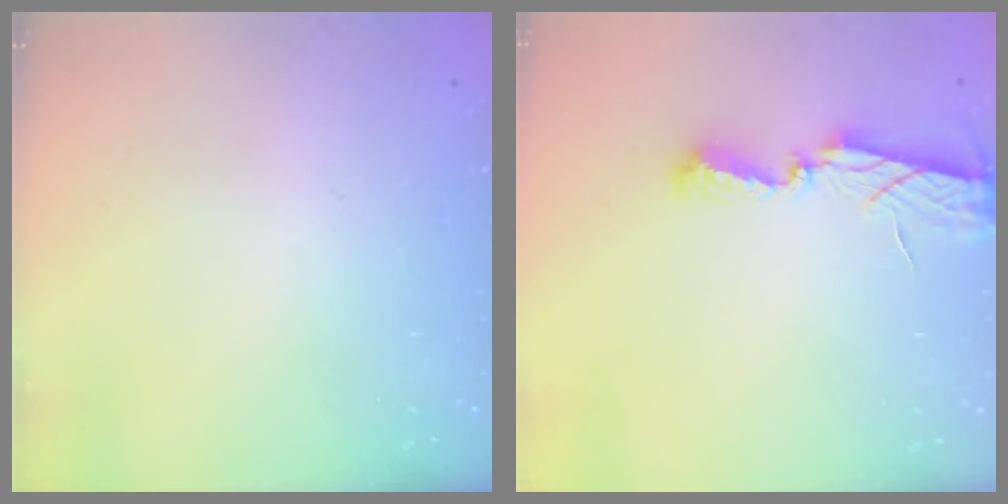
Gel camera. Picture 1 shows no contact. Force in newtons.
{"total": 6.2, "press": 6.2, "slide": 0.2}